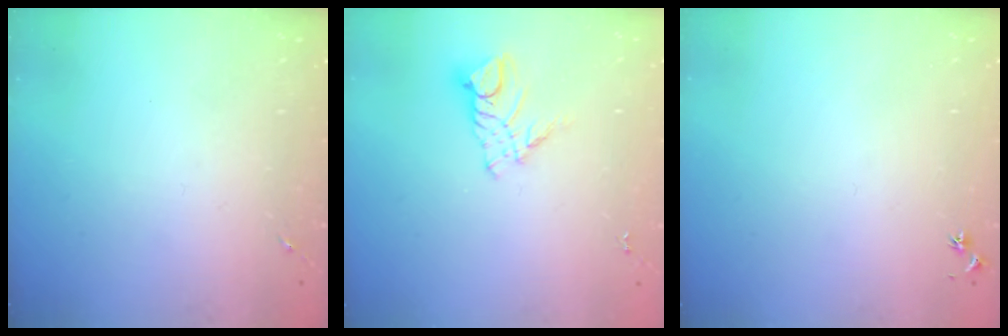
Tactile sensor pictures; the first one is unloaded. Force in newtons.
{"total": 8.9, "press": 8.9, "slide": 0.8}
{"total": 3.0, "press": 2.9, "slide": 0.3}